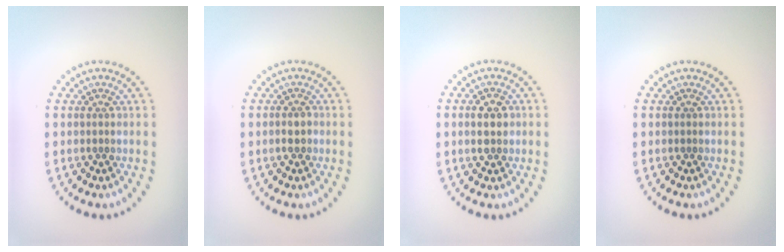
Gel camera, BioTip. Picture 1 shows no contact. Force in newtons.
{"total": 1.2, "press": 1.1, "slide": 0.5}
{"total": 2.0, "press": 2.0, "slide": 0.2}
{"total": 0.0}